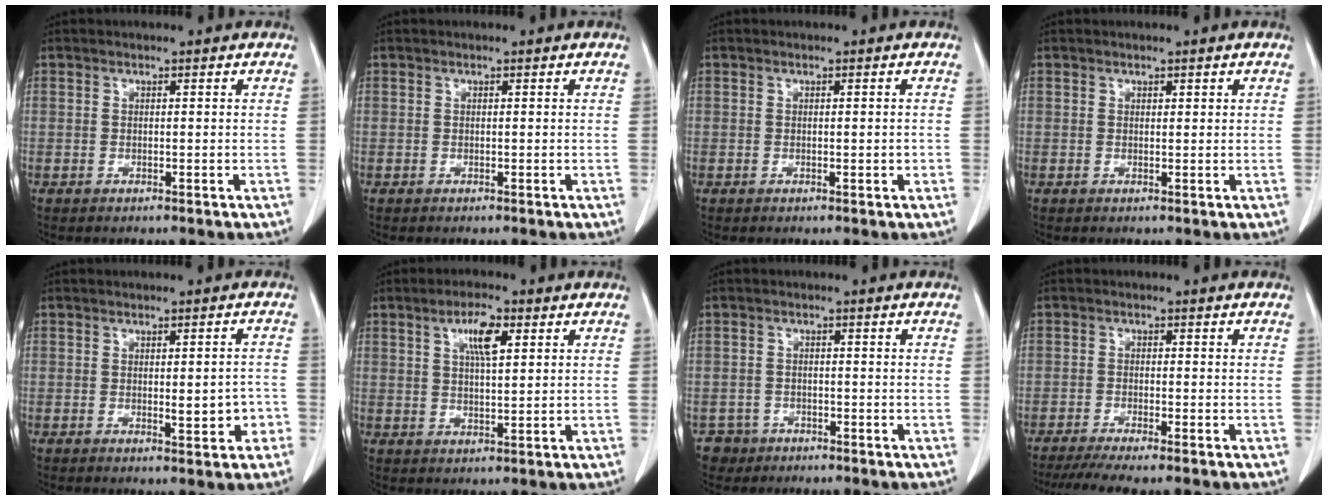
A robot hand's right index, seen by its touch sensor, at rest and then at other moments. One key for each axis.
{"total": 0.0}
{"total": 0.8, "fx": -0.1, "fy": 0.3, "fz": 0.7, "tx": -0.011, "ty": 0.001, "tz": 0.002}
{"total": 0.6, "fx": 0.4, "fy": 0.2, "fz": 0.4, "tx": -0.003, "ty": -0.001, "tz": 0.005}
{"total": 4.1, "fx": -1.0, "fy": 1.4, "fz": 3.7, "tx": -0.044, "ty": 0.000, "tz": -0.007}
{"total": 5.6, "fx": 2.4, "fy": 1.4, "fz": 4.9, "tx": -0.090, "ty": 0.004, "tz": 0.043}
{"total": 3.1, "fx": -1.7, "fy": 2.5, "fz": -0.6, "tx": 0.011, "ty": 0.010, "tz": -0.032}
{"total": 7.0, "fx": -5.7, "fy": 0.0, "fz": 4.0, "tx": -0.057, "ty": -0.012, "tz": -0.091}